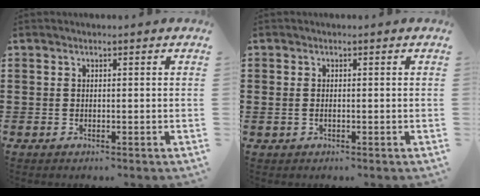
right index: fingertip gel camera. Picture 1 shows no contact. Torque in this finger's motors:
{"motor_torque": [0.00, 0.52, -0.06, -0.01]}